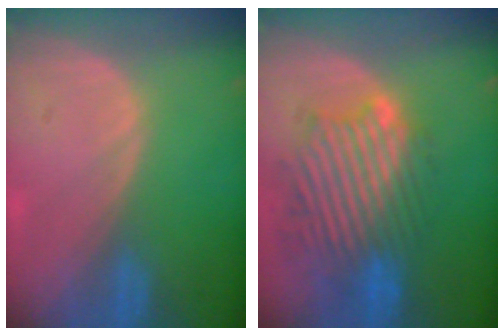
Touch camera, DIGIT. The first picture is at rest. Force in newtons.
{"total": 11.0, "press": 10.3, "slide": 3.9}